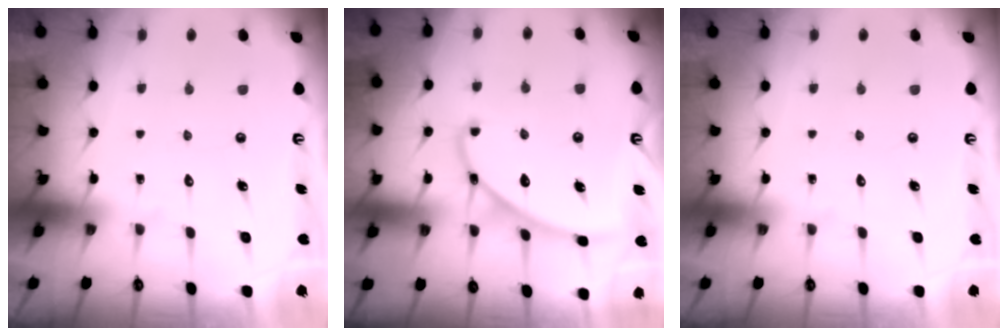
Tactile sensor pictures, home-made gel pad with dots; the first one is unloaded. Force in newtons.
{"total": 8.0, "press": 8.0, "slide": 0.6}
{"total": 0.0}